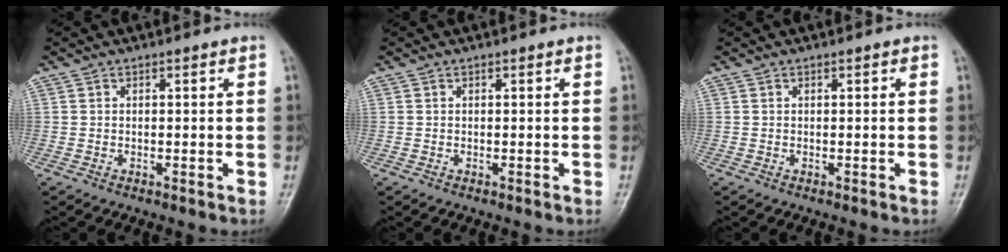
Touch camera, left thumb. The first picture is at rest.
{"total": 0.0}
{"total": 0.0}